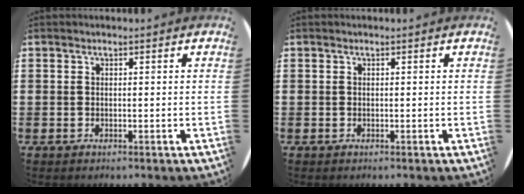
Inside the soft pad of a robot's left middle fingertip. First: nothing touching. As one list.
[{"total": 0.0}]